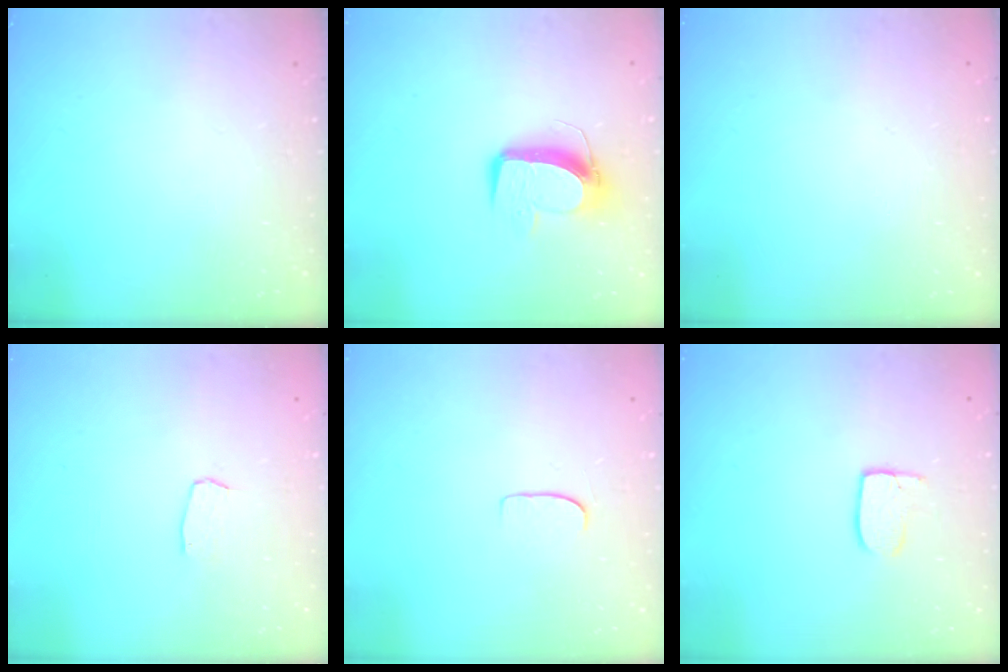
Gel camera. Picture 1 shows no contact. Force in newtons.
{"total": 9.8, "press": 9.8, "slide": 0.5}
{"total": 0.0}
{"total": 3.1, "press": 3.1, "slide": 0.2}
{"total": 4.8, "press": 4.7, "slide": 0.6}
{"total": 5.9, "press": 5.9, "slide": 0.4}